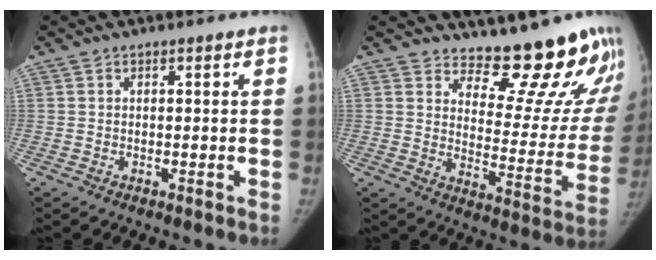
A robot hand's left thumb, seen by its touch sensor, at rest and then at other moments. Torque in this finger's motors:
{"motor_torque": [0.05, 0.05, -0.03, -0.21, 0.01]}